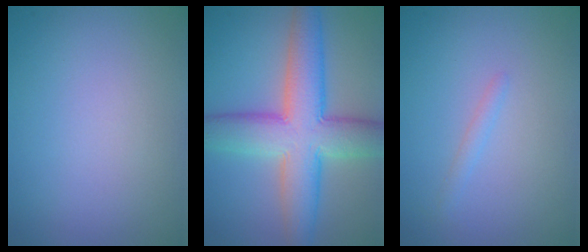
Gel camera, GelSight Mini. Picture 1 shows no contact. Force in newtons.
{"total": 9.3, "press": 9.3, "slide": 0.4}
{"total": 0.7, "press": 0.7, "slide": 0.0}